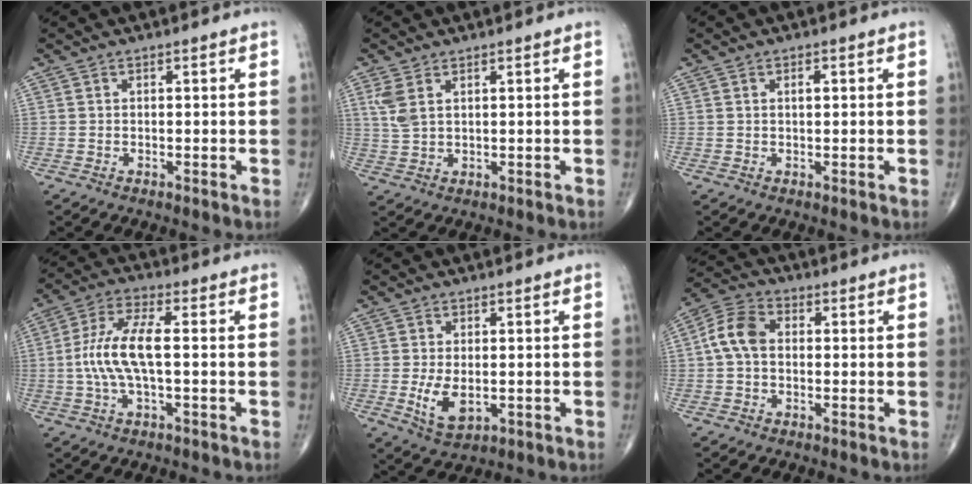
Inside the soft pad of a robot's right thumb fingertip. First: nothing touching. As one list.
[{"total": 4.0, "force": [1.8, 1.9, 3.0], "torque": [-0.071, 0.001, 0.046]}, {"total": 1.2, "force": [0.4, 0.6, 1.0], "torque": [-0.018, 0.001, 0.005]}, {"total": 10.2, "force": [-0.4, 3.4, 9.6], "torque": [-0.214, 0.023, -0.012]}, {"total": 6.0, "force": [-0.8, 3.3, 4.9], "torque": [-0.089, -0.014, -0.007]}, {"total": 7.2, "force": [0.2, 5.0, 5.2], "torque": [-0.102, 0.023, -0.006]}]